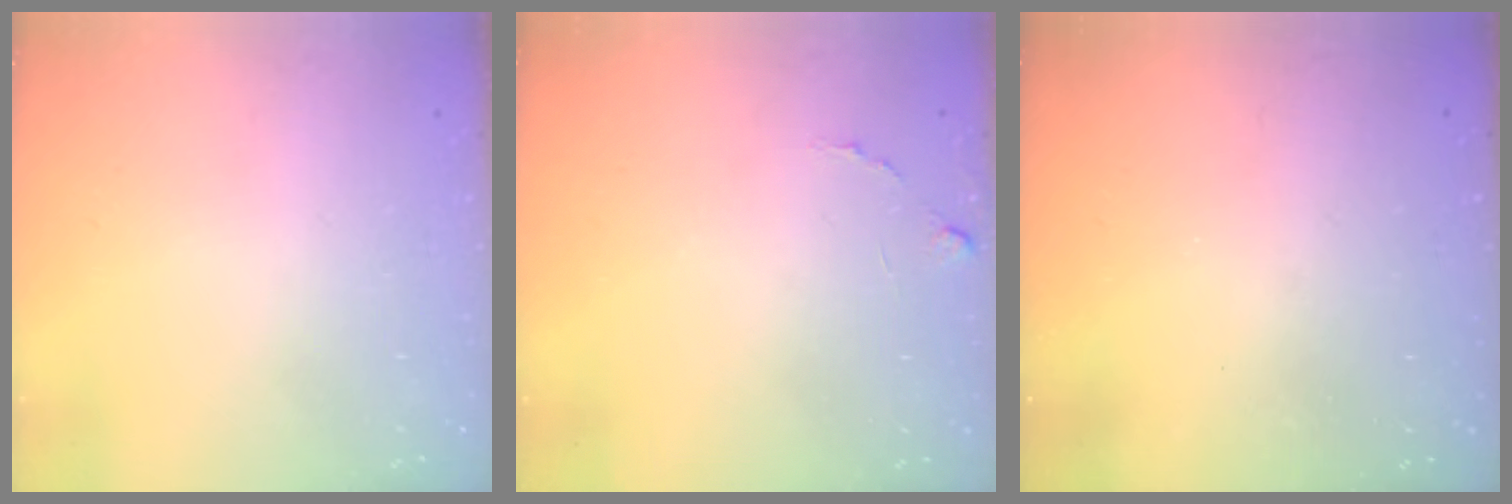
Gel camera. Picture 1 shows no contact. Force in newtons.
{"total": 5.2, "press": 5.2, "slide": 0.4}
{"total": 3.2, "press": 3.2, "slide": 0.1}